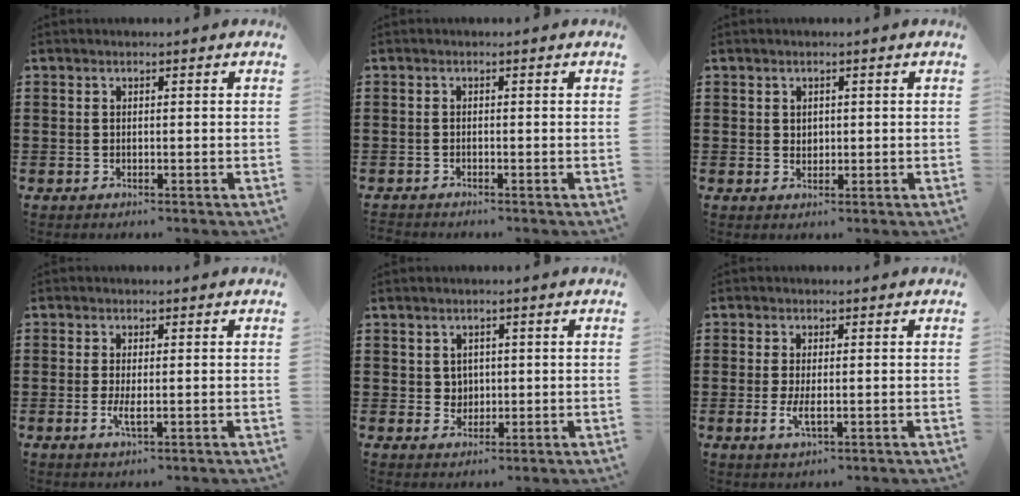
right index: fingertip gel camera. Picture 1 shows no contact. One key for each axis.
{"total": 0.8, "fx": -0.8, "fy": 0.0, "fz": -0.1, "tx": 0.000, "ty": 0.001, "tz": -0.016}
{"total": 1.2, "fx": 0.6, "fy": 1.0, "fz": 0.4, "tx": -0.009, "ty": 0.005, "tz": 0.011}
{"total": 2.5, "fx": -0.5, "fy": 0.4, "fz": 2.4, "tx": -0.050, "ty": -0.008, "tz": -0.010}
{"total": 2.0, "fx": 0.7, "fy": 1.9, "fz": 0.5, "tx": -0.018, "ty": 0.009, "tz": 0.012}
{"total": 2.9, "fx": -0.4, "fy": 0.8, "fz": 2.8, "tx": -0.056, "ty": -0.006, "tz": -0.009}